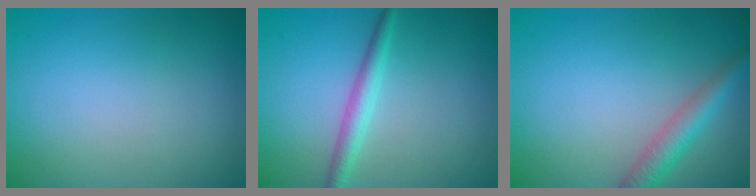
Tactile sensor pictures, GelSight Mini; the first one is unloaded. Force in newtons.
{"total": 2.1, "press": 2.1, "slide": 0.1}
{"total": 3.1, "press": 3.1, "slide": 0.1}